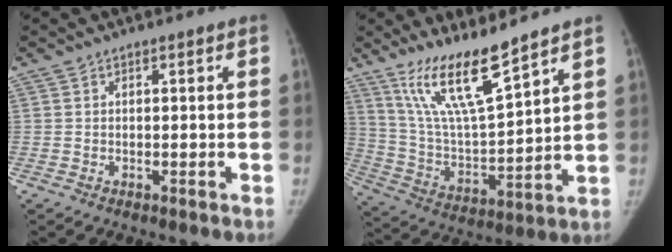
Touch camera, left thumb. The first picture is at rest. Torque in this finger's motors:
{"motor_torque": [0.26, 0.03, 1.49, -1.28, 0.36]}